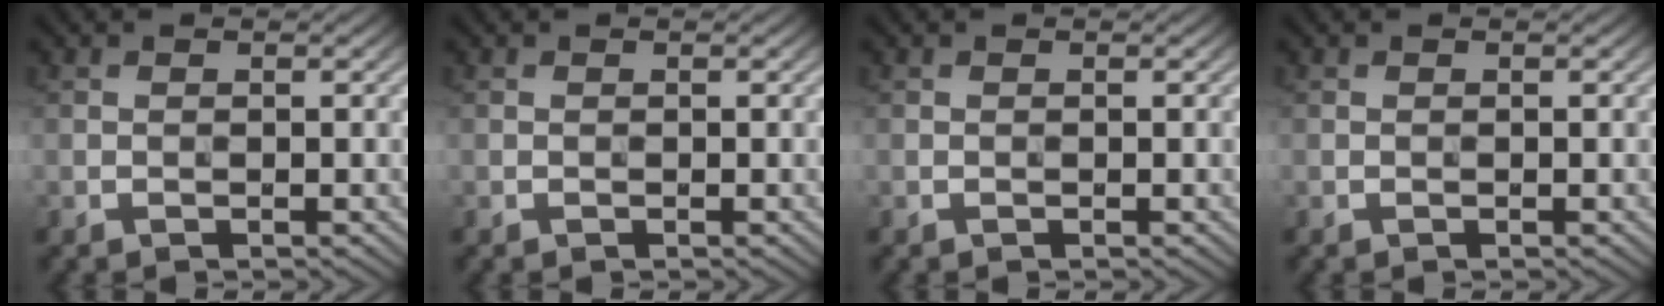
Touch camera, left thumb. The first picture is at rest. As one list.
[{"total": 0.0}, {"total": 0.0}, {"total": 0.0}]